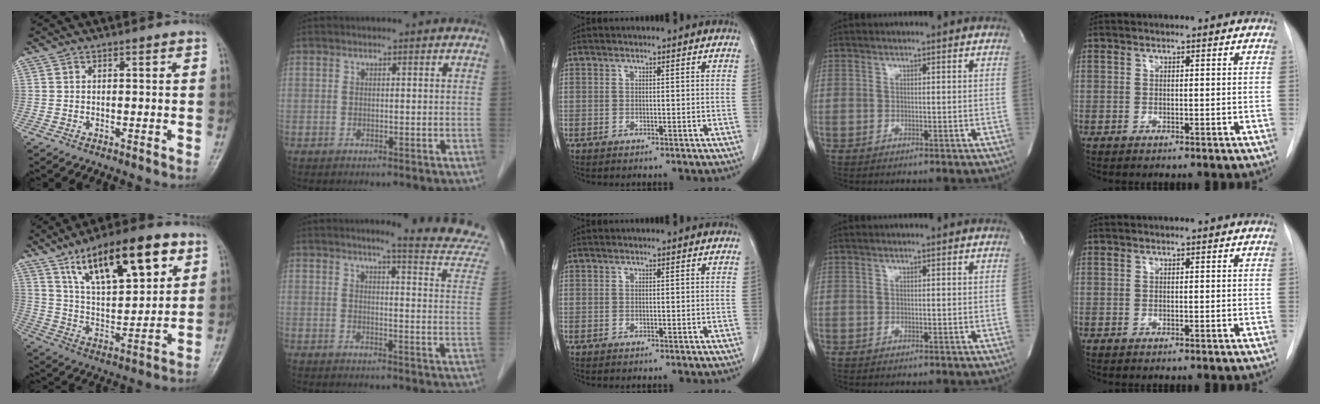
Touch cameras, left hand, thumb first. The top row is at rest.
{"thumb": {"total": 20.2, "force": [10.5, 7.9, 15.4], "torque": [-0.209, -0.034, 0.181]}, "index": {"total": 11.0, "force": [10.4, -0.9, 3.3], "torque": [-0.034, -0.065, 0.103]}}